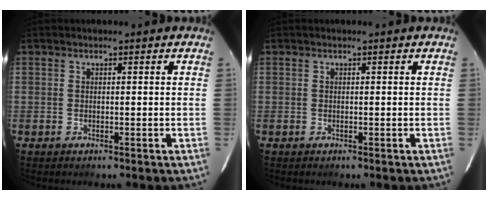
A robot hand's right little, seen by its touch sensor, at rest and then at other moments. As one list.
[{"total": 0.0}]